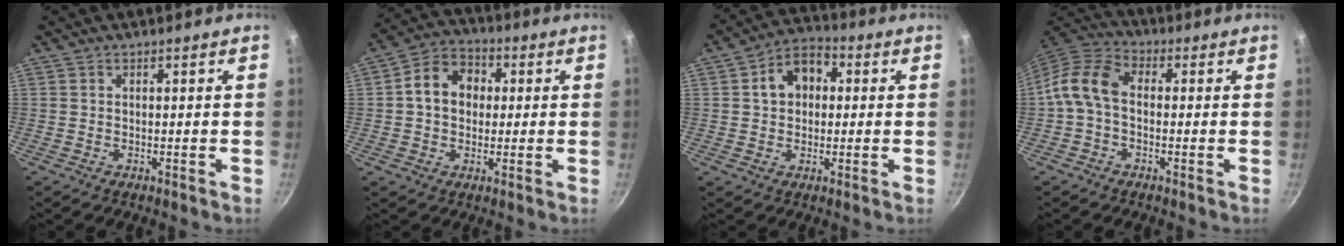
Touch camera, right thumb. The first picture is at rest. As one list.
[{"total": 9.7, "force": [1.0, 7.8, 5.7], "torque": [-0.066, 0.022, -0.001]}, {"total": 9.0, "force": [1.6, 6.8, 5.8], "torque": [-0.057, 0.021, 0.012]}, {"total": 8.5, "force": [-0.7, 5.8, 6.3], "torque": [-0.122, 0.034, -0.032]}]